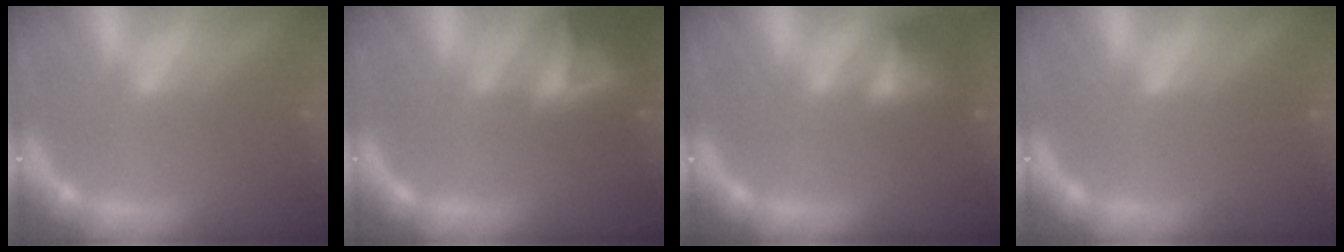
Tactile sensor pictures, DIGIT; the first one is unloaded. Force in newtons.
{"total": 8.9}
{"total": 4.5}
{"total": 0.0}